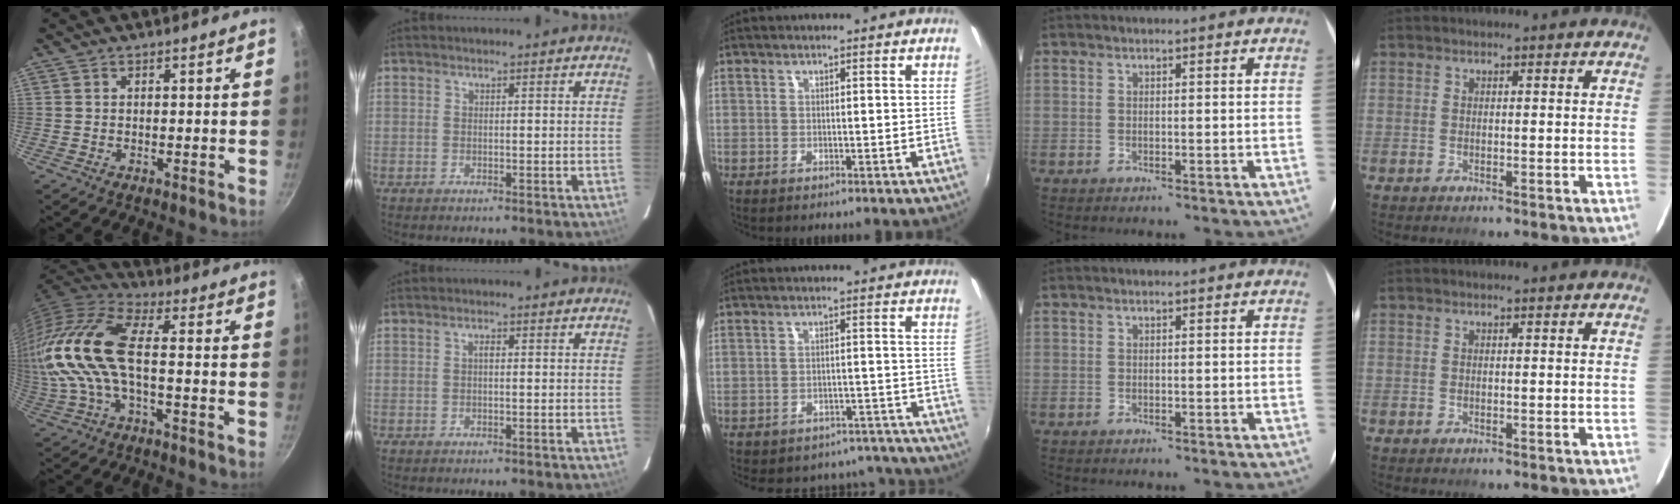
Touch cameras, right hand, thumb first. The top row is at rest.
{"thumb": {"total": 18.8, "force": [-0.8, 8.2, 16.9], "torque": [-0.365, 0.017, -0.031]}, "index": {"total": 0.9, "force": [0.0, 0.4, 0.8], "torque": [-0.014, 0.005, -0.002]}, "middle": {"total": 15.9, "force": [-14.3, 6.1, 3.3], "torque": [-0.069, 0.033, -0.162]}}